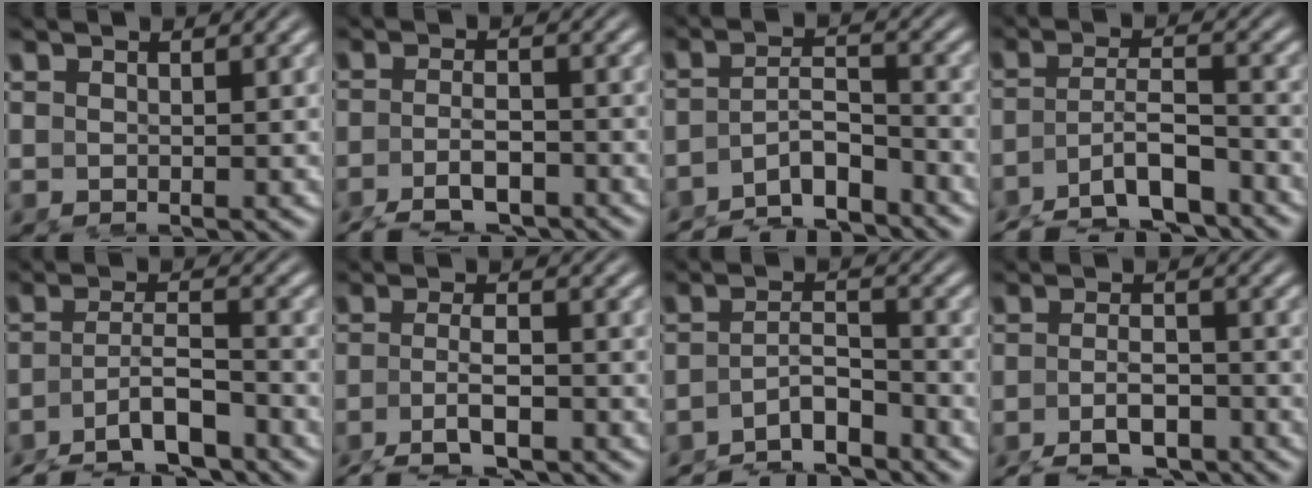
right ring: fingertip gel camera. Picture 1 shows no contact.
{"total": 5.8, "force": [-4.6, 1.9, 2.9], "torque": [-0.038, -0.011, -0.071]}
{"total": 7.0, "force": [-5.9, 2.9, 2.3], "torque": [-0.039, -0.024, -0.092]}
{"total": 8.3, "force": [-6.4, 3.6, 3.8], "torque": [-0.067, -0.031, -0.094]}
{"total": 7.4, "force": [-5.5, 3.1, 3.8], "torque": [-0.068, -0.029, -0.080]}
{"total": 5.4, "force": [-3.9, 1.5, 3.4], "torque": [-0.060, -0.019, -0.051]}
{"total": 6.4, "force": [-5.6, 2.2, 2.0], "torque": [-0.033, -0.023, -0.086]}
{"total": 6.5, "force": [-5.4, 2.3, 2.8], "torque": [-0.031, -0.011, -0.084]}